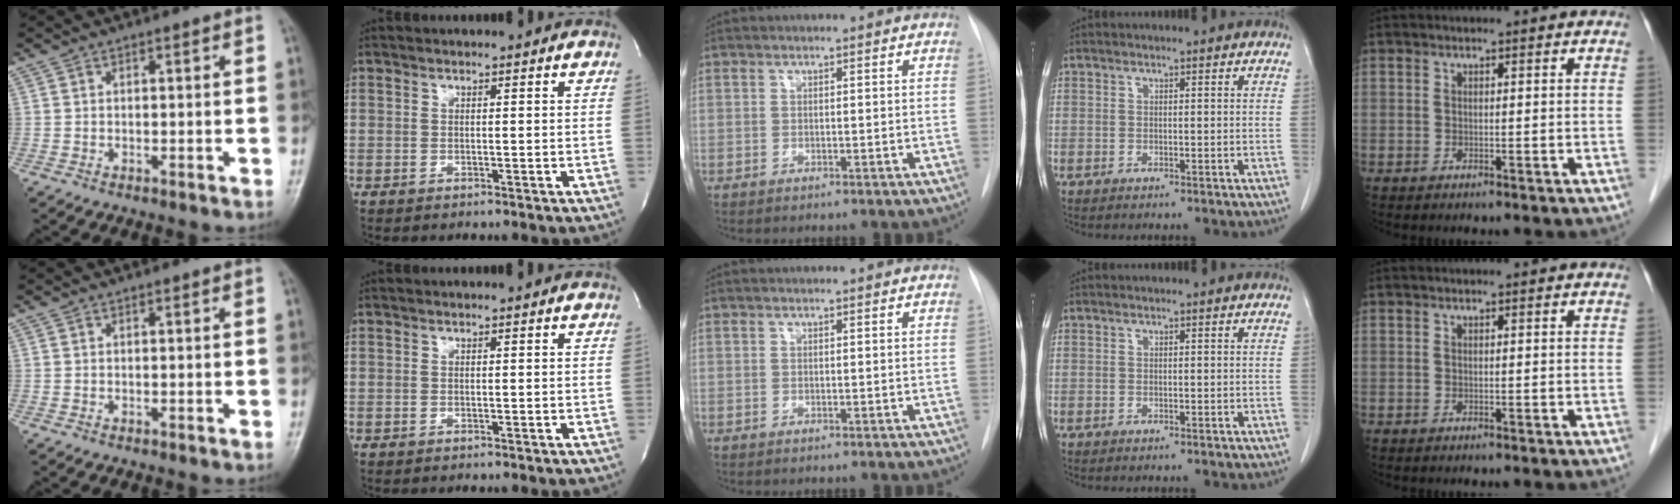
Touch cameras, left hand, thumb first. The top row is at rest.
{}